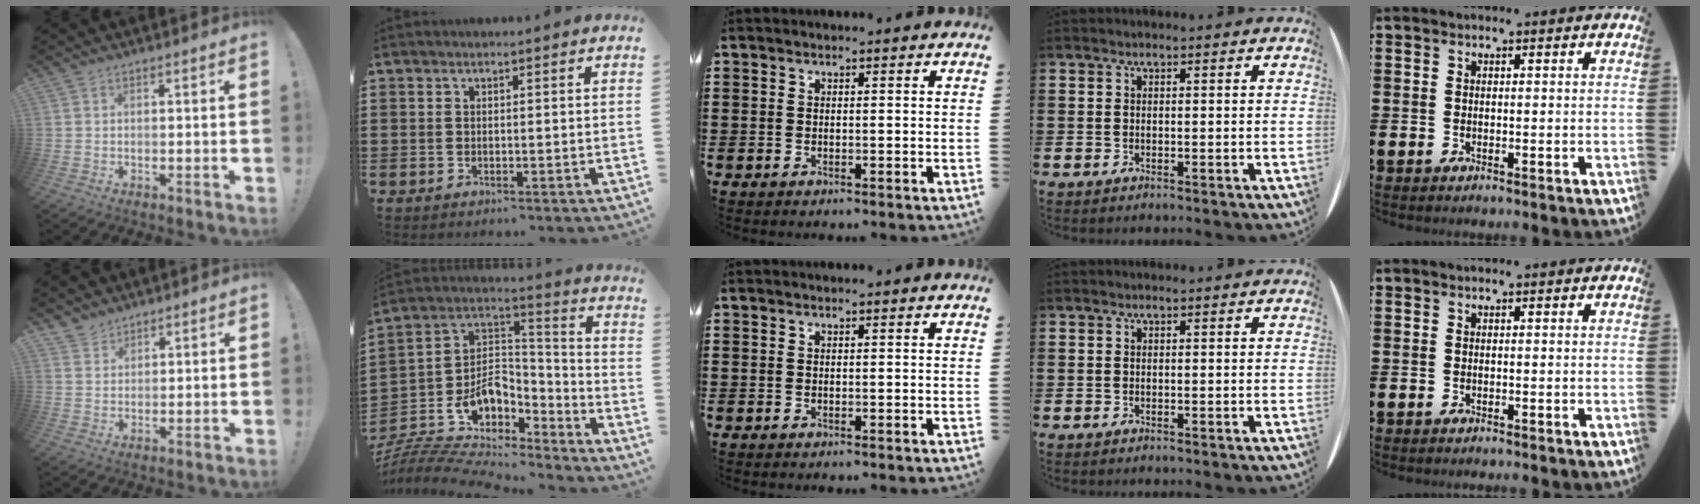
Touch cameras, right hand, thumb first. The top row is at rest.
{"thumb": {"total": 3.1, "force": [2.8, 1.4, 0.2], "torque": [-0.004, -0.019, 0.053]}, "index": {"total": 8.3, "force": [-4.7, 6.2, 2.9], "torque": [-0.073, -0.019, -0.084]}}